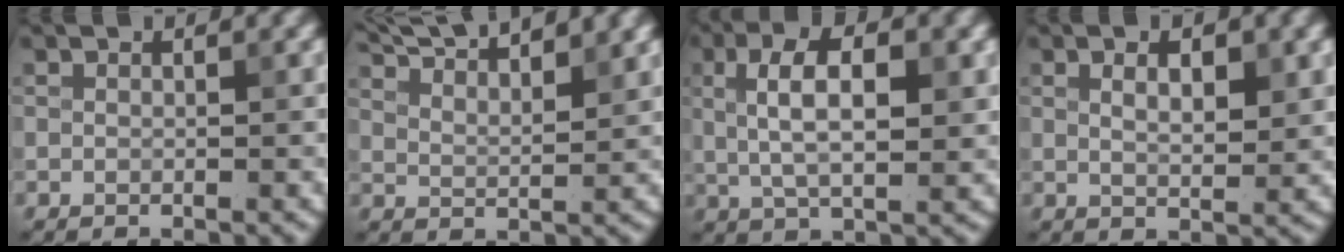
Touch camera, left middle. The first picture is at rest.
{"total": 6.9, "force": [6.0, 1.4, 3.1], "torque": [-0.041, 0.021, 0.078]}
{"total": 6.0, "force": [1.0, 2.4, 5.4], "torque": [-0.098, 0.008, 0.017]}
{"total": 3.3, "force": [1.3, 1.2, 2.8], "torque": [-0.045, 0.000, 0.024]}